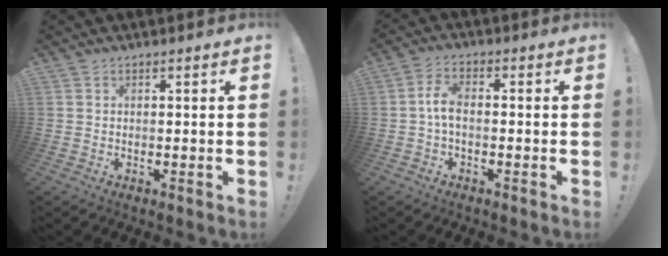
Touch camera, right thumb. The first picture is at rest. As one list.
[{"total": 5.3, "force": [-0.6, 2.6, 4.6], "torque": [-0.102, 0.007, -0.009]}]